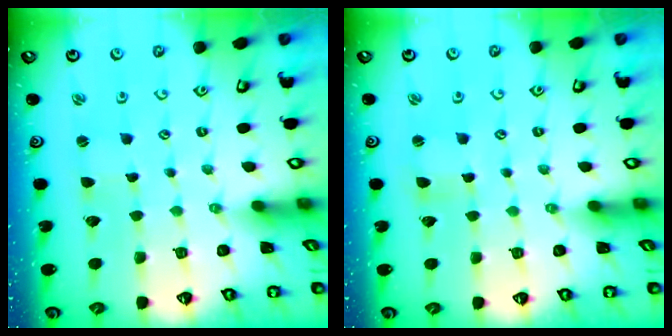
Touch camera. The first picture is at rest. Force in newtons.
{"total": 1.0, "press": 1.0, "slide": 0.2}